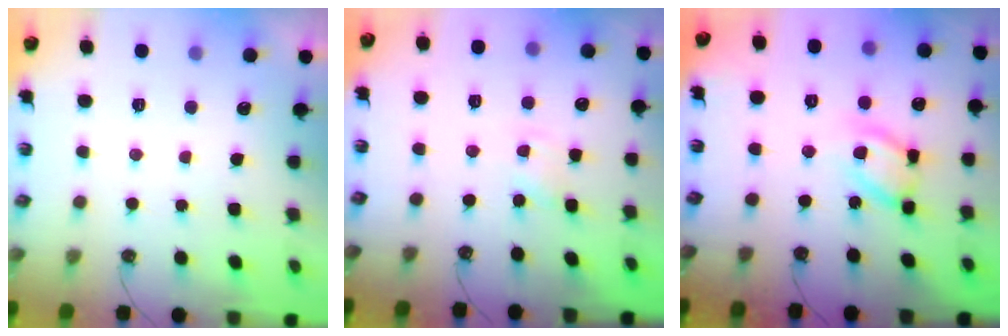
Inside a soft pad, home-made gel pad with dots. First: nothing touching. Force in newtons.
{"total": 0.6, "press": 0.6, "slide": 0.1}
{"total": 13.7, "press": 13.7, "slide": 1.1}